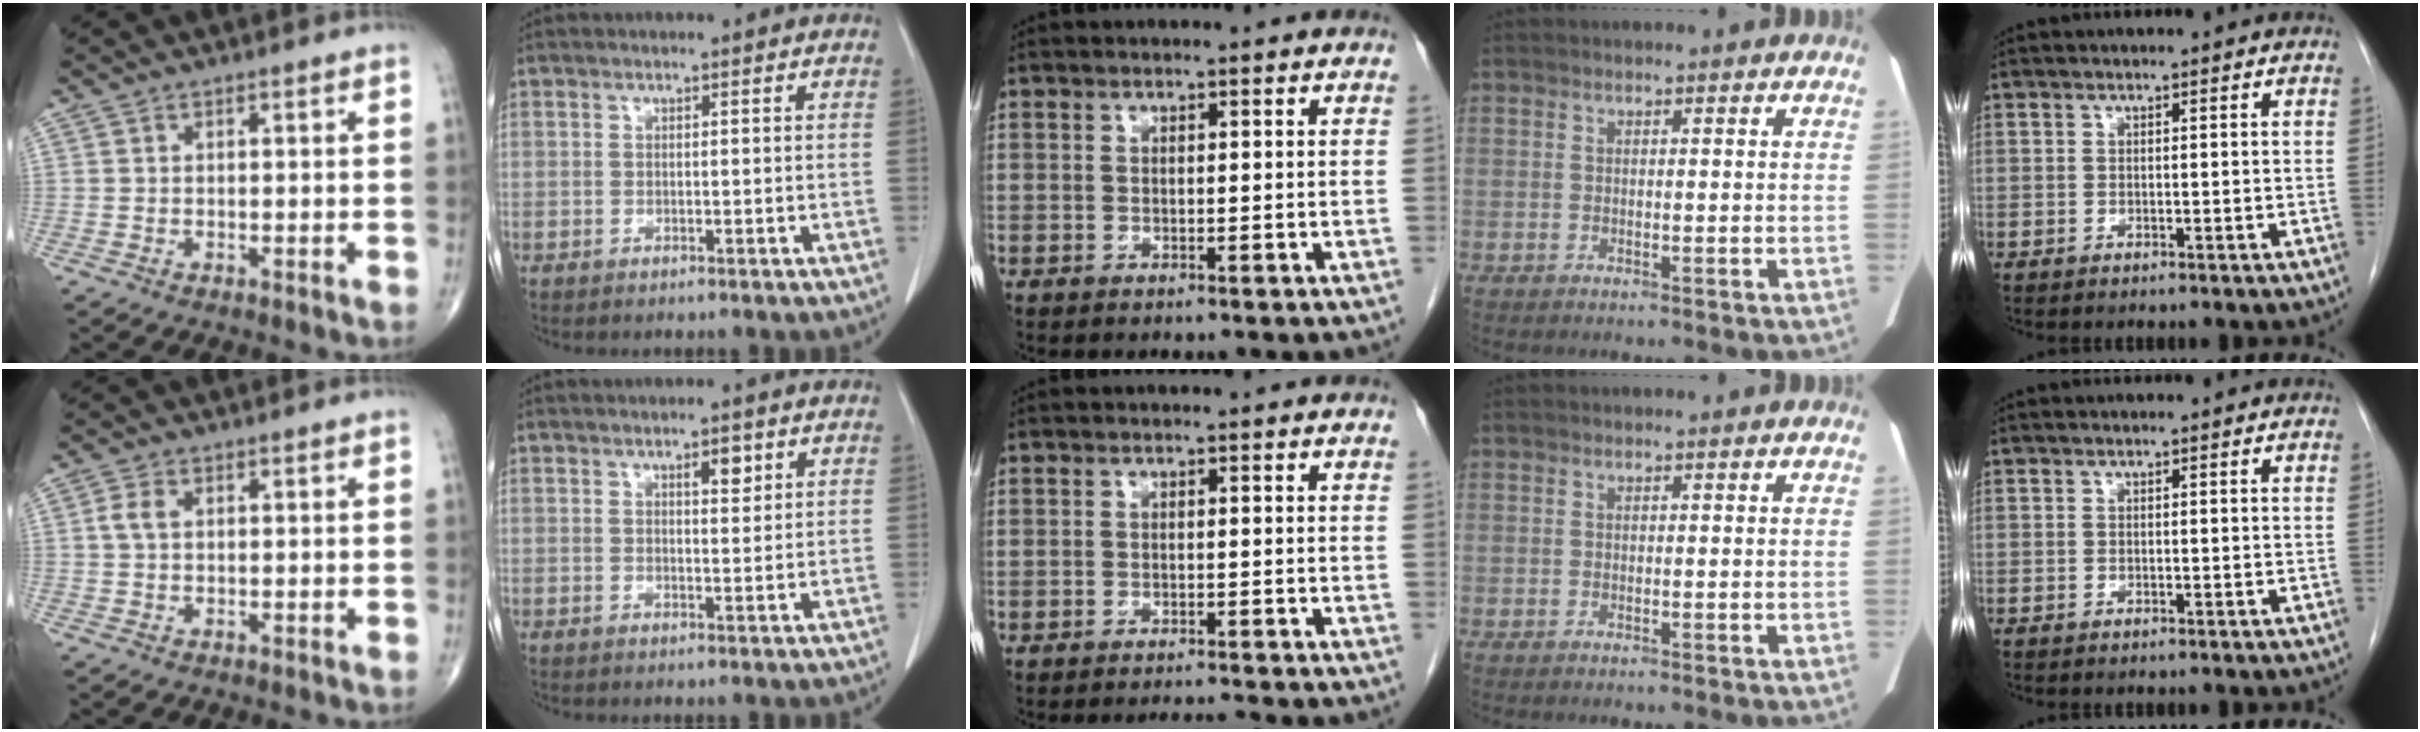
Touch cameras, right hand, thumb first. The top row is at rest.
{"thumb": {"total": 2.7, "force": [0.6, 1.7, 2.0], "torque": [-0.047, 0.008, 0.011]}, "index": {"total": 2.7, "force": [1.4, 0.9, 2.1], "torque": [-0.032, -0.003, 0.022]}, "middle": {"total": 2.2, "force": [-2.0, -0.8, 0.2], "torque": [-0.006, -0.012, -0.029]}}